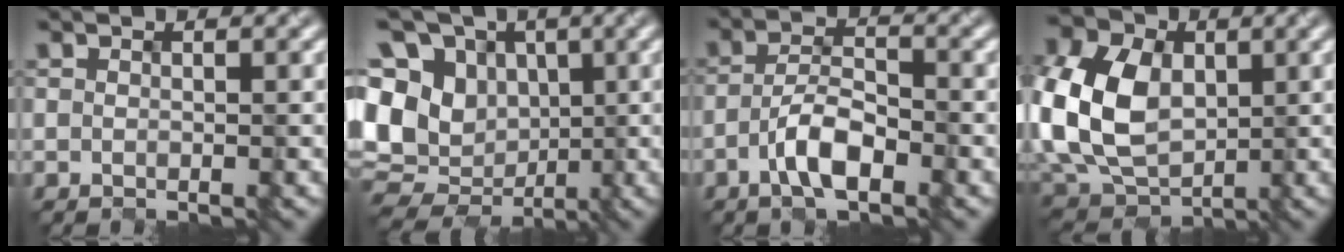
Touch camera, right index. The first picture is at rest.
{"total": 13.8, "force": [-0.5, 11.7, 7.2], "torque": [-0.164, 0.025, -0.005]}
{"total": 3.6, "force": [-2.9, 0.5, 2.2], "torque": [-0.059, -0.005, -0.036]}
{"total": 10.0, "force": [-0.6, 7.5, 6.5], "torque": [-0.182, -0.011, 0.006]}